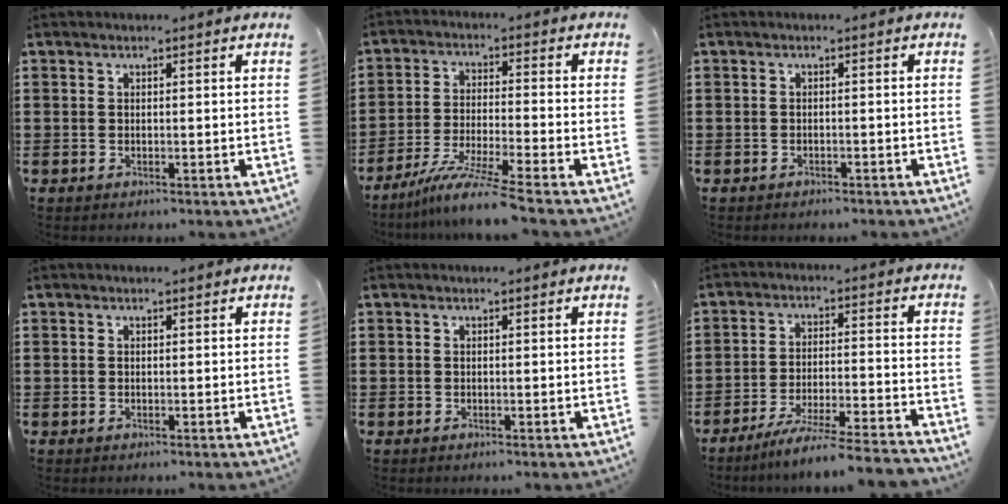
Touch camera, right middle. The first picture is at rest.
{"total": 7.3, "force": [-6.0, -0.6, 4.1], "torque": [-0.083, -0.020, -0.116]}
{"total": 0.8, "force": [-0.8, 0.2, 0.1], "torque": [-0.004, 0.000, -0.017]}
{"total": 0.0}
{"total": 0.0}
{"total": 6.7, "force": [-6.1, -0.6, 2.8], "torque": [-0.052, -0.015, -0.116]}